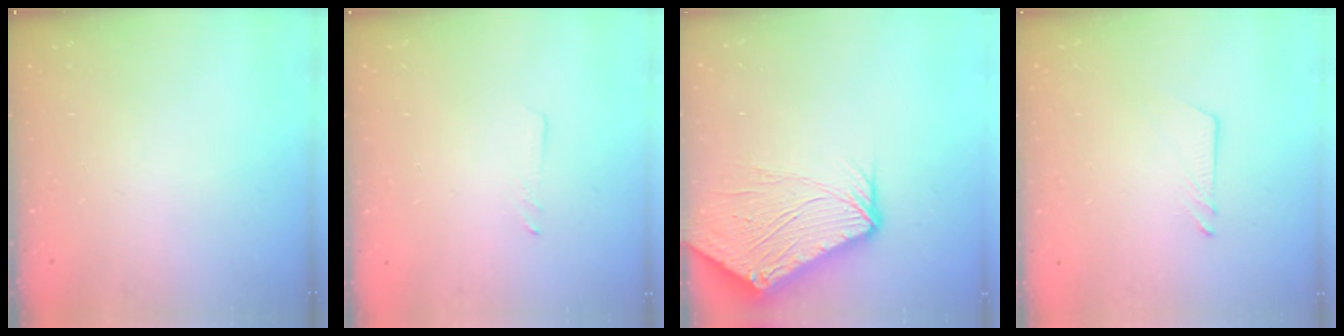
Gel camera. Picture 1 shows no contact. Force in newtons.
{"total": 1.3, "press": 1.2, "slide": 0.1}
{"total": 9.0, "press": 8.8, "slide": 1.6}
{"total": 3.5, "press": 3.4, "slide": 0.5}